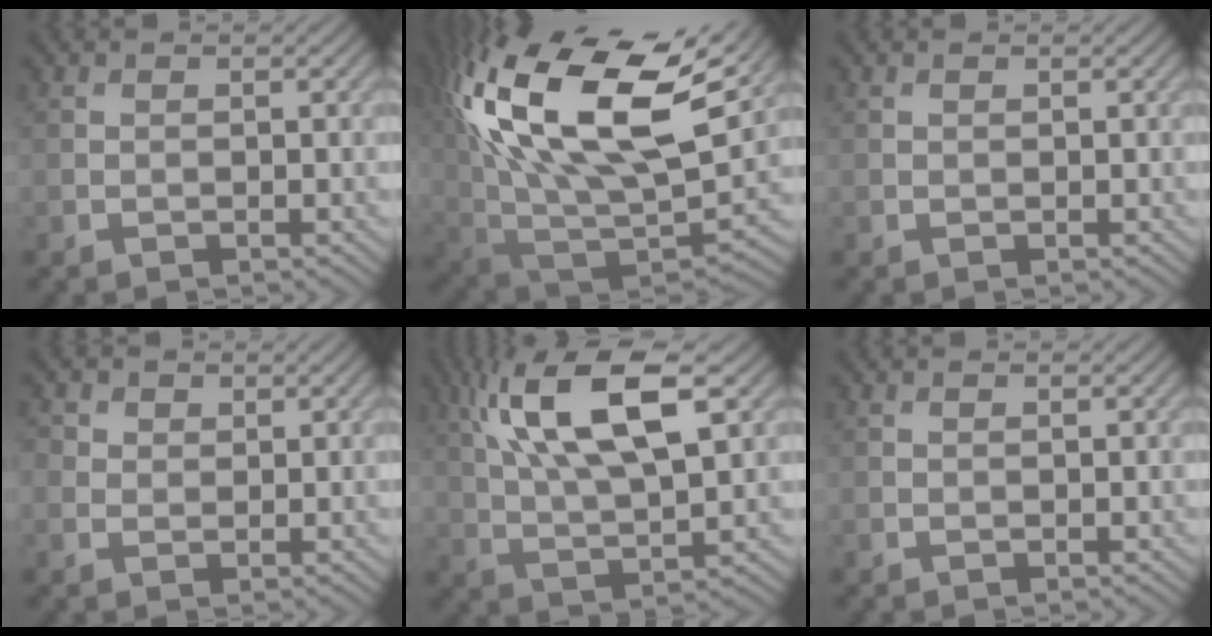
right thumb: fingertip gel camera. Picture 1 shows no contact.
{"total": 22.4, "force": [9.0, 10.8, 17.5], "torque": [-0.377, 0.023, 0.157]}
{"total": 0.0}
{"total": 2.3, "force": [1.0, 2.0, 0.7], "torque": [-0.025, 0.003, 0.012]}
{"total": 14.6, "force": [5.9, 5.3, 12.3], "torque": [-0.251, 0.018, 0.105]}
{"total": 0.0}